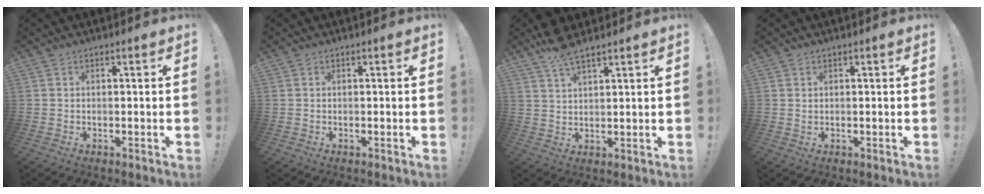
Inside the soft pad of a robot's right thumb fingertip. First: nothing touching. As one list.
[{"total": 0.0}, {"total": 6.7, "force": [5.4, 1.6, 3.6], "torque": [-0.065, -0.028, 0.098]}, {"total": 0.6, "force": [0.6, 0.1, 0.2], "torque": [0.003, -0.004, 0.010]}]